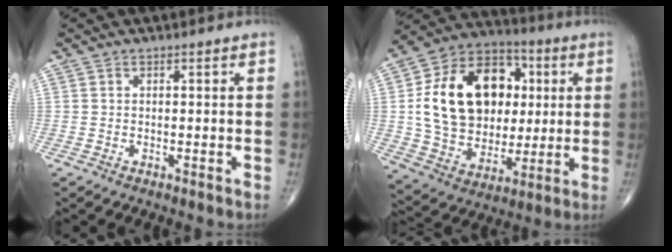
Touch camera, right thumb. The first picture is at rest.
{"total": 23.6, "force": [3.5, 17.5, 15.5], "torque": [-0.244, 0.012, 0.070]}